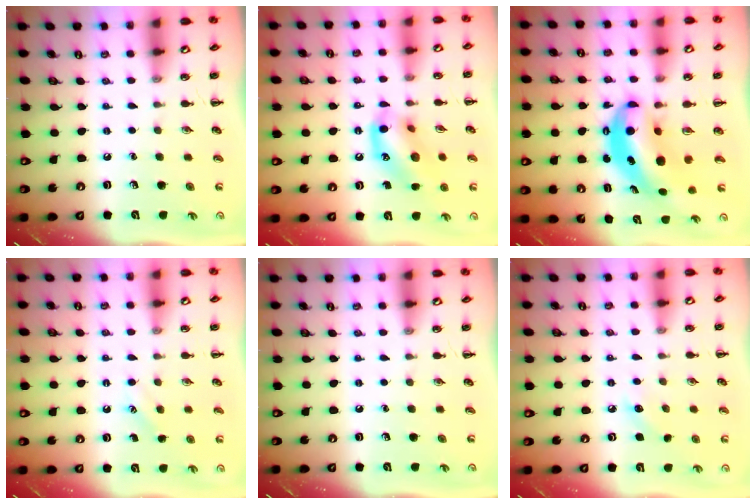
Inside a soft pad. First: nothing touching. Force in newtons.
{"total": 14.2, "press": 14.1, "slide": 1.5}
{"total": 9.2, "press": 8.9, "slide": 2.3}
{"total": 2.5, "press": 2.5, "slide": 0.6}
{"total": 0.0}
{"total": 5.3, "press": 5.0, "slide": 1.6}